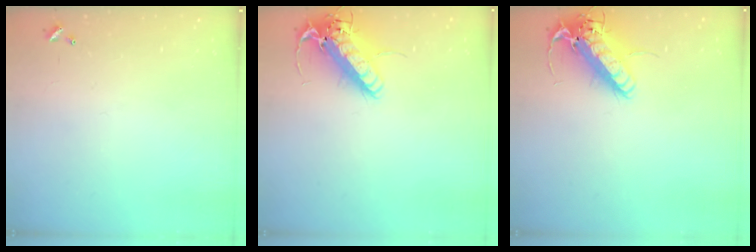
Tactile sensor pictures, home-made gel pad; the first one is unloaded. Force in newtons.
{"total": 17.1, "press": 16.8, "slide": 3.3}
{"total": 17.1, "press": 16.8, "slide": 3.3}